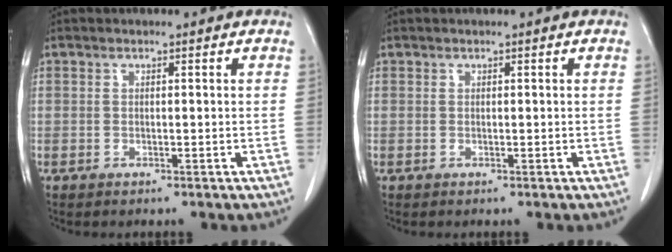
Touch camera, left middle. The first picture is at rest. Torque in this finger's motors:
{"motor_torque": [0.00, -0.02, 0.00, -0.01]}